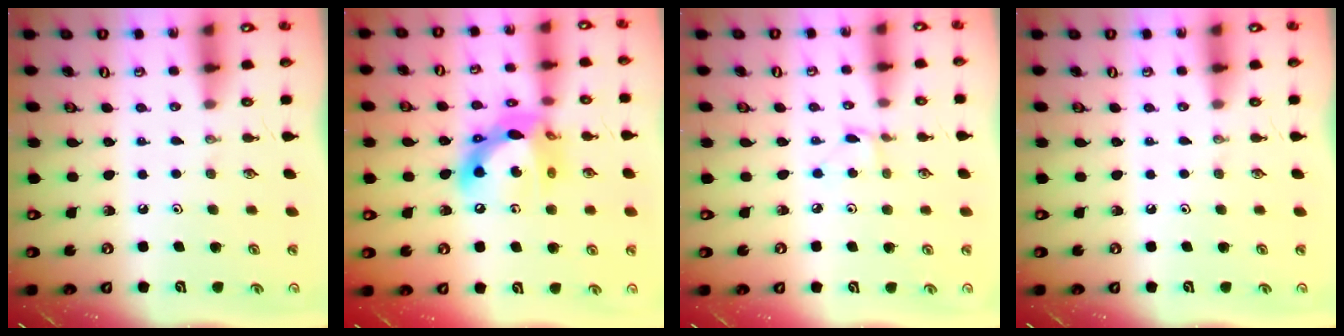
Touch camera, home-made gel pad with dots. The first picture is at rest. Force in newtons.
{"total": 15.0, "press": 14.9, "slide": 1.2}
{"total": 2.0, "press": 2.0, "slide": 0.2}
{"total": 0.0}